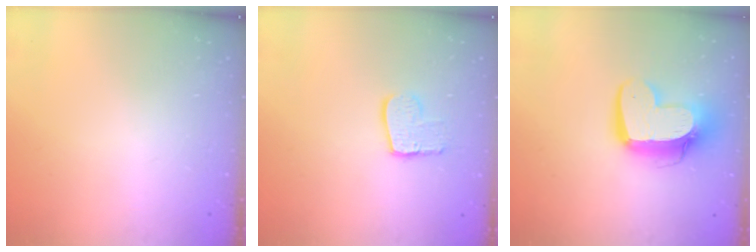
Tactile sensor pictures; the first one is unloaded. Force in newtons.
{"total": 9.9, "press": 9.9, "slide": 0.8}
{"total": 14.6, "press": 14.6, "slide": 1.4}